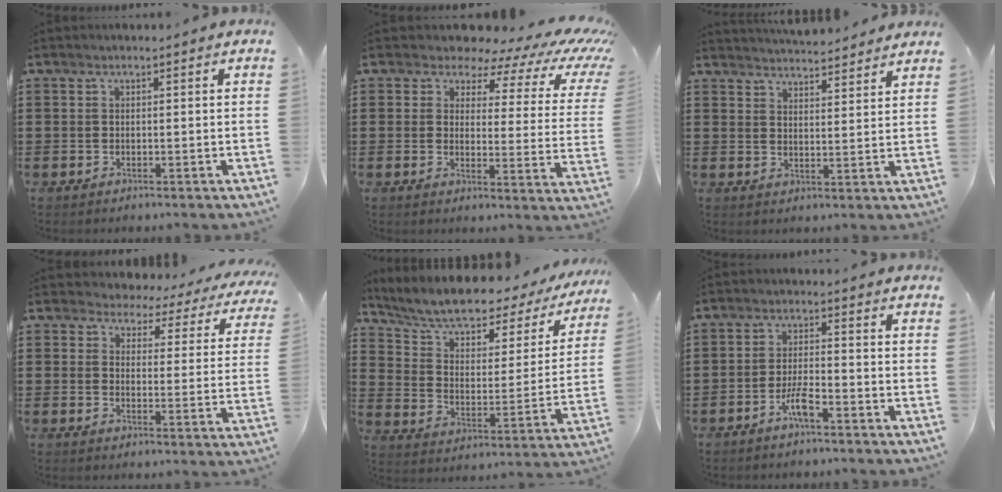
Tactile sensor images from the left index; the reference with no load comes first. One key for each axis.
{"total": 6.3, "fx": 5.1, "fy": 2.4, "fz": 2.9, "tx": -0.069, "ty": -0.031, "tz": 0.082}
{"total": 4.1, "fx": 4.1, "fy": 0.0, "fz": 0.2, "tx": -0.016, "ty": -0.020, "tz": 0.075}
{"total": 3.6, "fx": 3.4, "fy": 1.2, "fz": 0.3, "tx": -0.020, "ty": -0.024, "tz": 0.052}
{"total": 6.8, "fx": 5.5, "fy": 2.2, "fz": 3.3, "tx": -0.092, "ty": -0.040, "tz": 0.091}
{"total": 4.3, "fx": -2.7, "fy": 0.8, "fz": 3.2, "tx": -0.068, "ty": 0.004, "tz": -0.052}